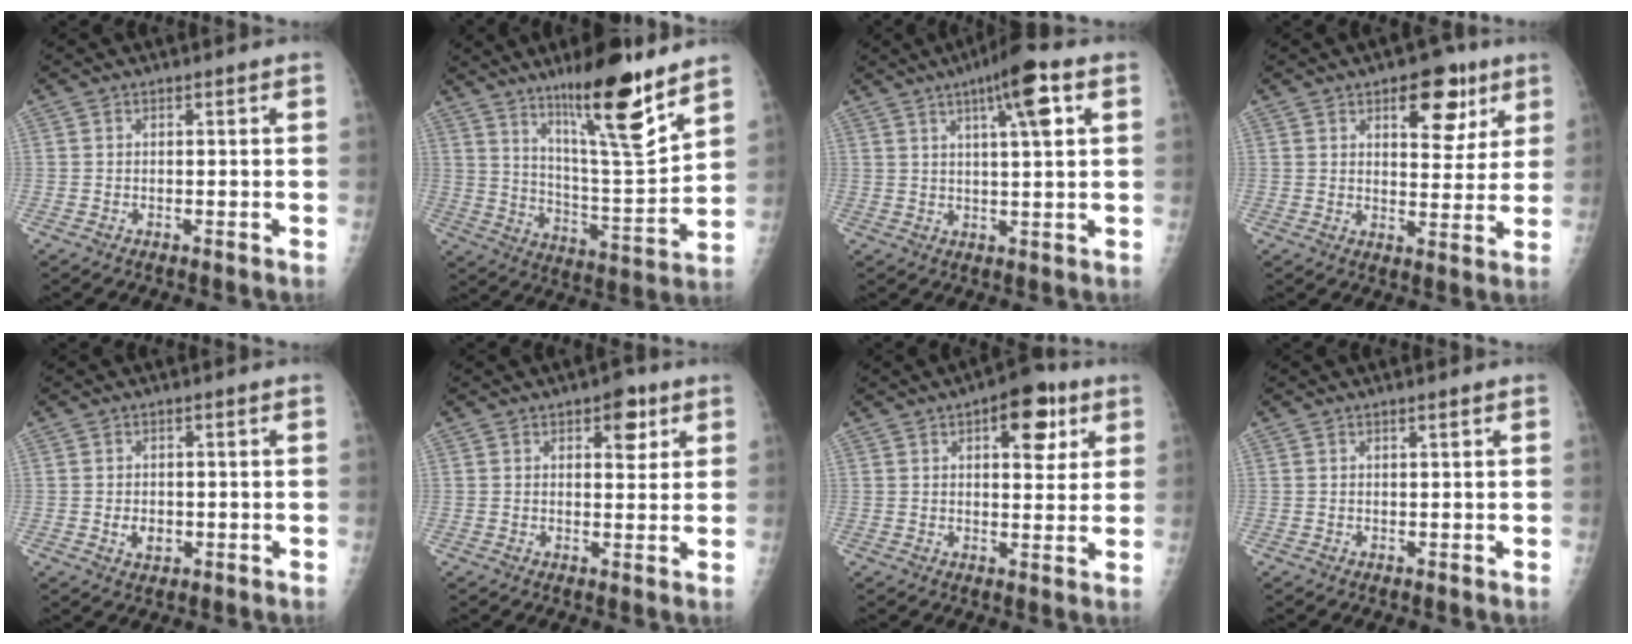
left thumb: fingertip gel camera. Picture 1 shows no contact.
{"total": 18.0, "force": [12.1, 2.8, 13.0], "torque": [-0.185, -0.084, 0.204]}
{"total": 9.4, "force": [4.1, 1.3, 8.4], "torque": [-0.132, -0.003, 0.059]}
{"total": 10.3, "force": [5.3, 5.5, 7.0], "torque": [-0.055, -0.022, 0.070]}
{"total": 2.8, "force": [-0.5, 2.1, 1.8], "torque": [-0.020, 0.001, -0.003]}
{"total": 5.1, "force": [2.6, 2.7, 3.4], "torque": [-0.021, -0.009, 0.029]}
{"total": 9.8, "force": [4.4, 4.8, 7.2], "torque": [-0.061, -0.011, 0.054]}
{"total": 0.6, "force": [0.4, 0.0, 0.5], "torque": [-0.009, -0.001, 0.007]}